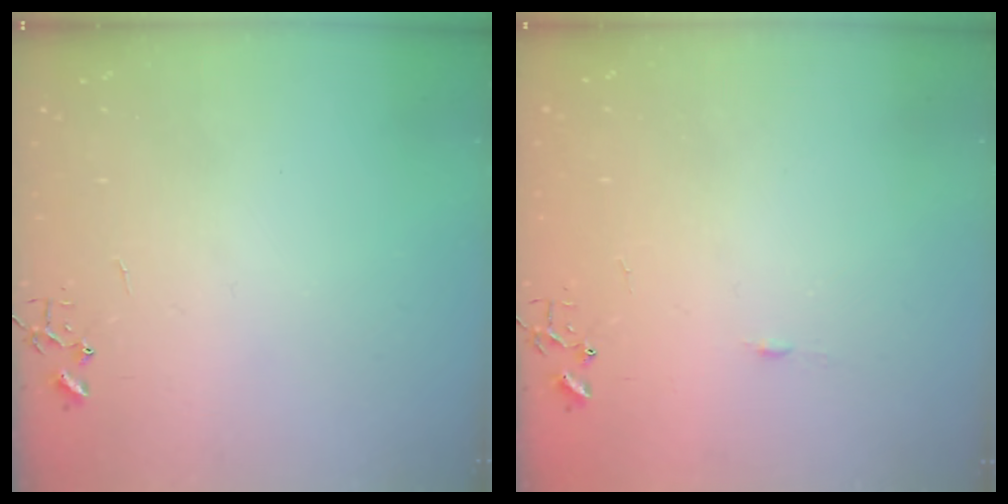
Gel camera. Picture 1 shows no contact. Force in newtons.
{"total": 3.3, "press": 3.3, "slide": 0.4}